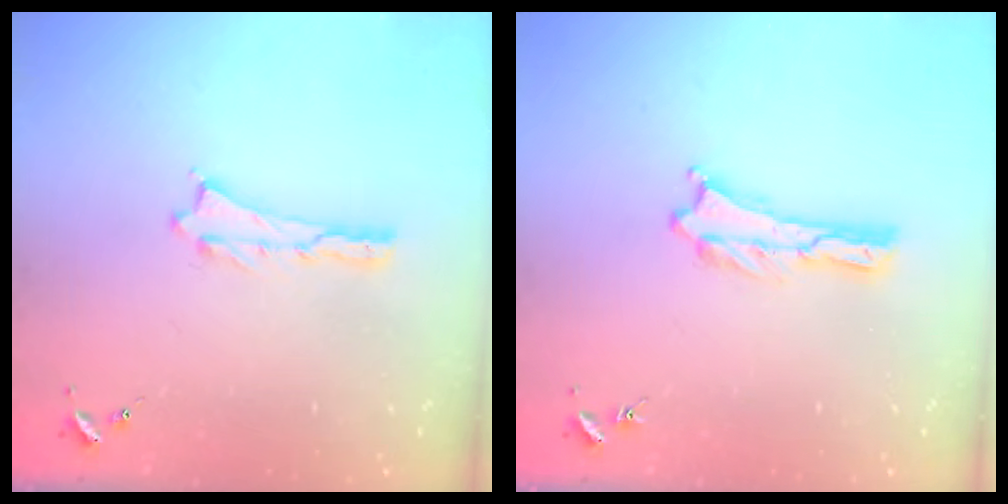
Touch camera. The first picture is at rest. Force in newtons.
{"total": 0.0}